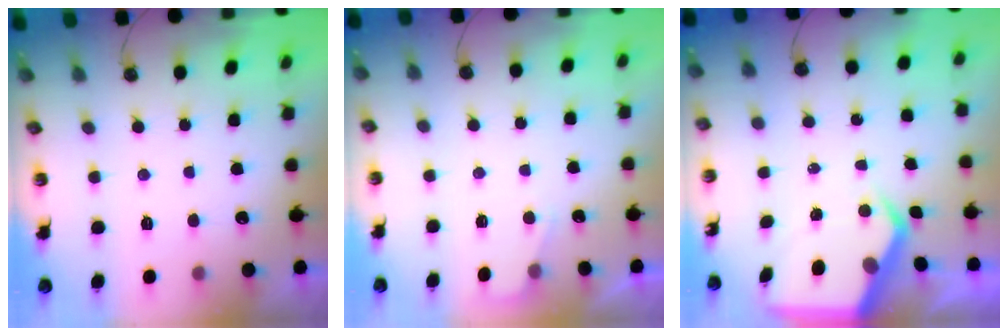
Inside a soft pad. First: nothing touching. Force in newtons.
{"total": 2.4, "press": 2.4, "slide": 0.4}
{"total": 7.4, "press": 7.3, "slide": 0.8}